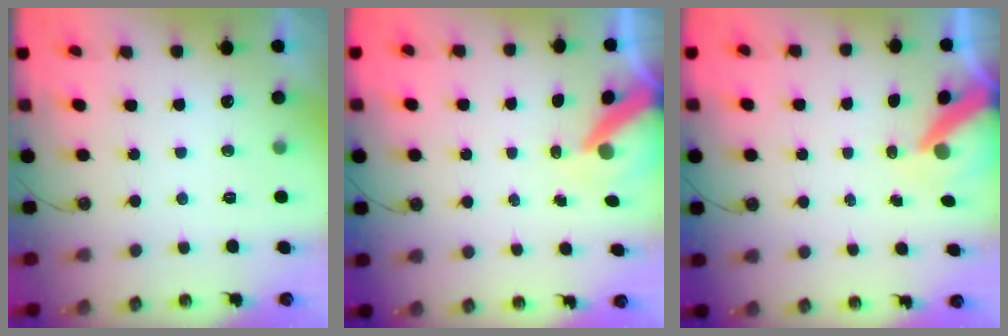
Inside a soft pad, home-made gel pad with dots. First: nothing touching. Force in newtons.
{"total": 8.1, "press": 8.0, "slide": 1.0}
{"total": 8.1, "press": 8.0, "slide": 1.0}